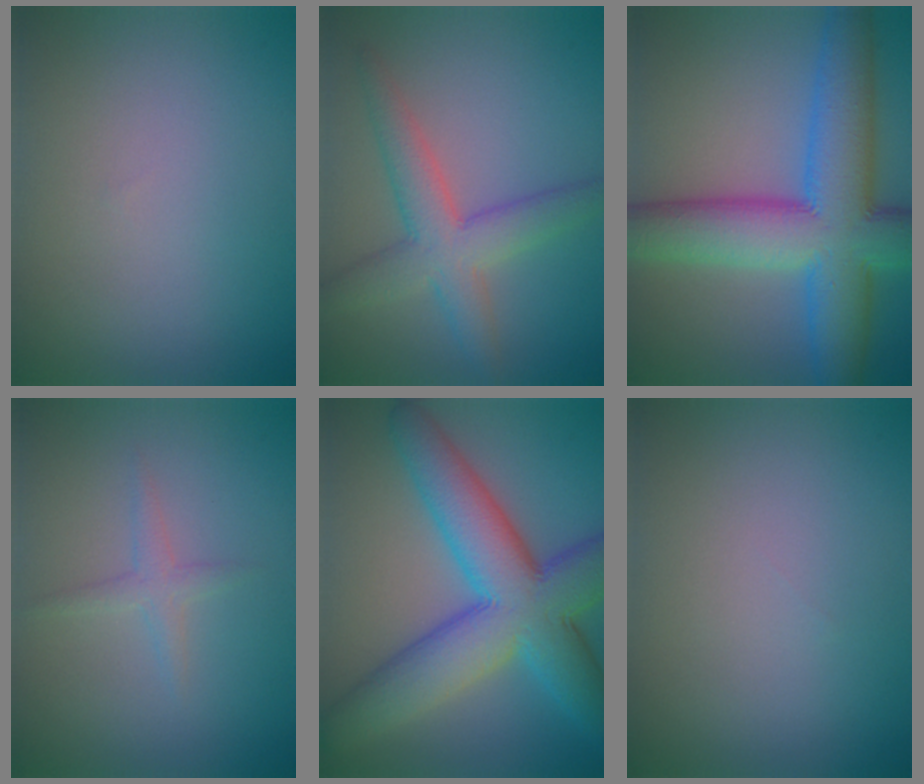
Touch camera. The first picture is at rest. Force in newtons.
{"total": 5.1, "press": 5.1, "slide": 0.4}
{"total": 12.5, "press": 12.5, "slide": 0.2}
{"total": 1.4, "press": 1.4, "slide": 0.0}
{"total": 11.4, "press": 11.4, "slide": 0.1}
{"total": 0.0}